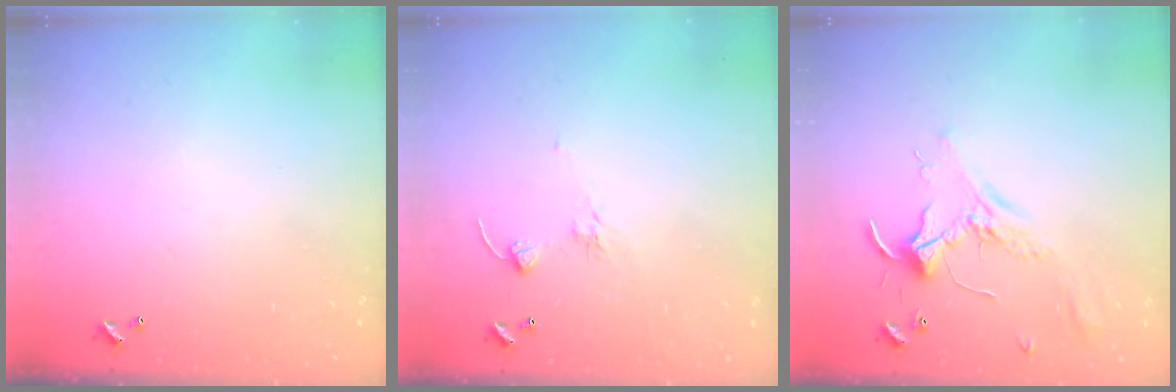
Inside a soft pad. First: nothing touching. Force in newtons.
{"total": 1.7, "press": 1.5, "slide": 0.7}
{"total": 2.3, "press": 2.3, "slide": 0.5}